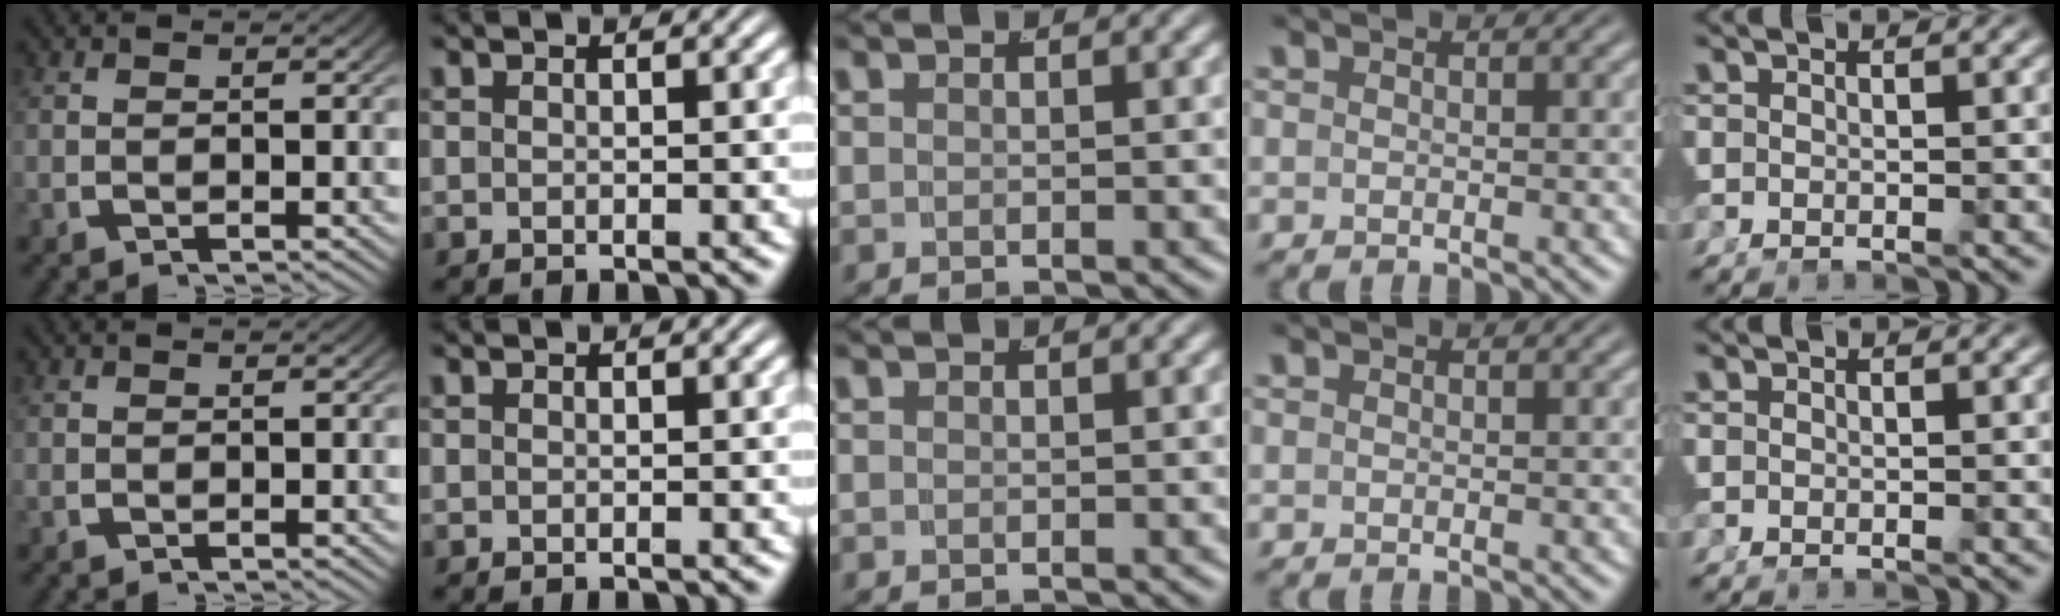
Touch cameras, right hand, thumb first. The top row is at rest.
{}